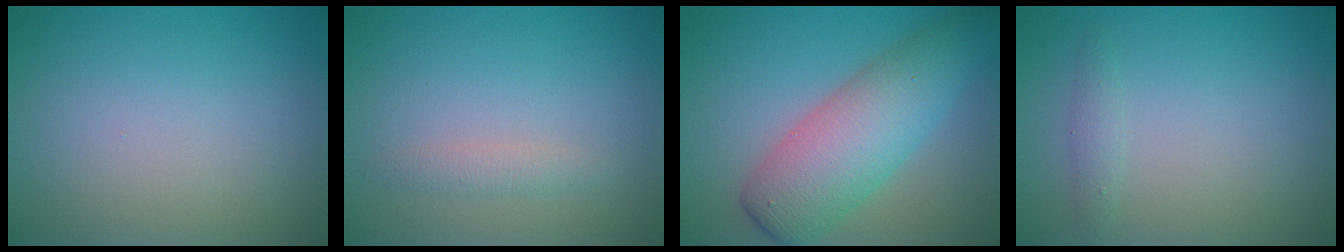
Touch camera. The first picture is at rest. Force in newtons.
{"total": 1.2, "press": 1.2, "slide": 0.0}
{"total": 7.5, "press": 7.5, "slide": 0.2}
{"total": 1.1, "press": 1.1, "slide": 0.0}